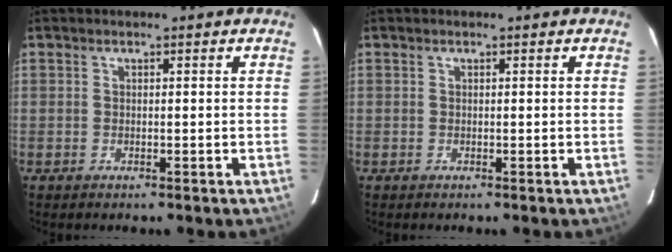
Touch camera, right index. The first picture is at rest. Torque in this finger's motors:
{"motor_torque": [0.00, 0.00, 0.00, 0.01]}